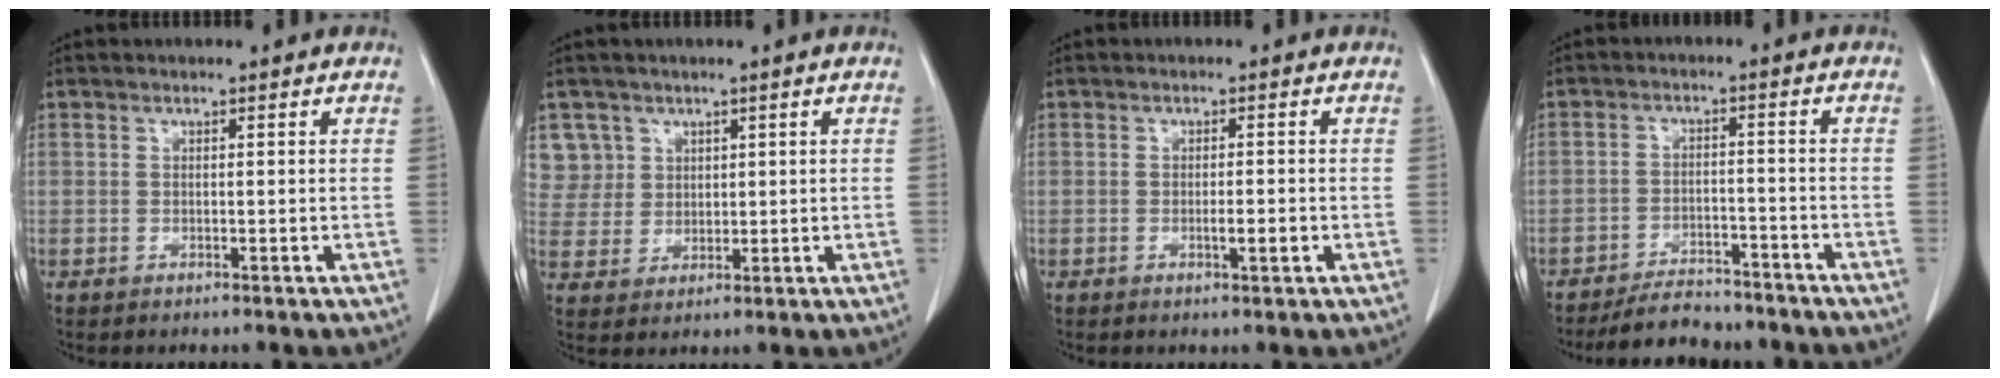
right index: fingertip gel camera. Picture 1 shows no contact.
{"total": 5.5, "force": [2.9, 4.7, -0.5], "torque": [0.022, 0.006, 0.063]}
{"total": 2.1, "force": [-0.6, 0.3, 2.0], "torque": [-0.035, -0.002, -0.009]}
{"total": 7.1, "force": [-6.5, 2.2, 1.7], "torque": [-0.028, -0.007, -0.102]}